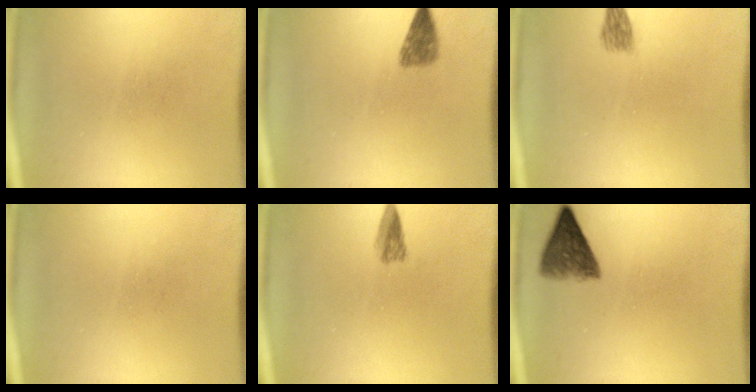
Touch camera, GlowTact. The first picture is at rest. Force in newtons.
{"total": 2.4}
{"total": 1.9}
{"total": 0.0}
{"total": 2.0}
{"total": 5.4}